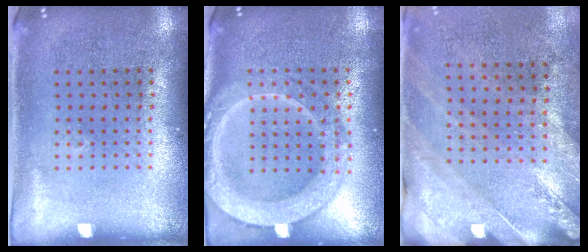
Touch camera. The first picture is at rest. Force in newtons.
{"total": 2.7, "press": 2.7, "slide": 0.3}
{"total": 2.4, "press": 2.0, "slide": 1.3}